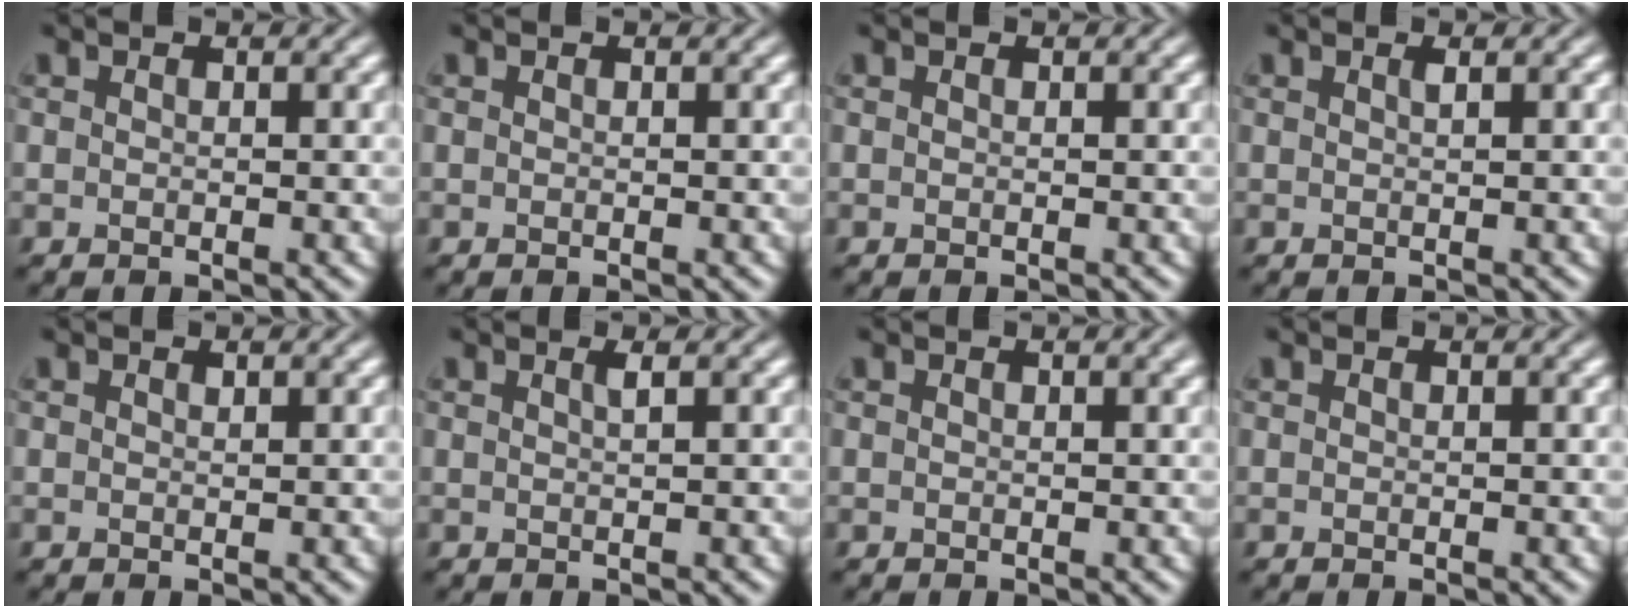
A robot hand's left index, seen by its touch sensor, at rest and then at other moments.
{"total": 0.0}
{"total": 0.0}
{"total": 0.5, "force": [0.3, 0.1, 0.4], "torque": [-0.005, 0.001, 0.005]}
{"total": 0.0}
{"total": 0.9, "force": [0.4, 0.2, 0.8], "torque": [-0.008, 0.002, 0.005]}
{"total": 0.7, "force": [0.4, 0.1, 0.5], "torque": [-0.004, 0.005, 0.006]}
{"total": 0.0}